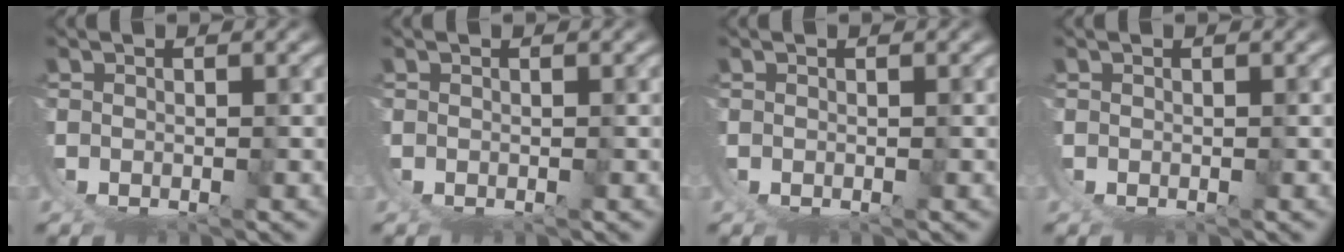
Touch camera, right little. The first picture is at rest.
{"total": 0.0}
{"total": 0.0}
{"total": 0.0}